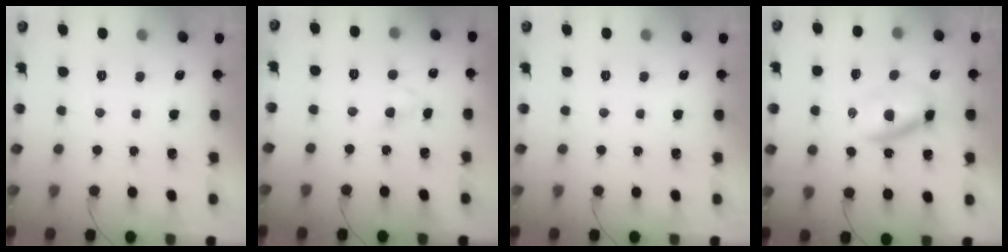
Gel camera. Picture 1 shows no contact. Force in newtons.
{"total": 3.0, "press": 2.7, "slide": 1.2}
{"total": 0.0}
{"total": 7.5, "press": 7.4, "slide": 1.2}